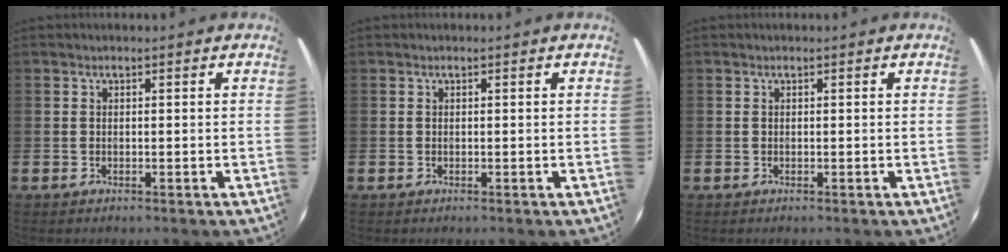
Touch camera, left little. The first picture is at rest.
{"total": 0.0}
{"total": 0.0}